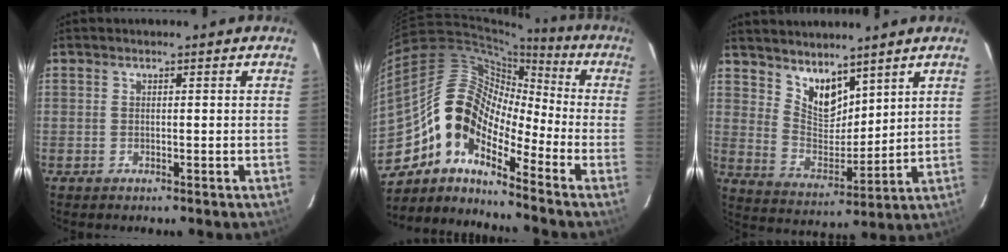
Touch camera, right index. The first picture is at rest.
{"total": 10.8, "force": [-7.0, 5.0, 6.5], "torque": [-0.104, 0.025, -0.155]}
{"total": 8.8, "force": [6.8, 4.3, 3.7], "torque": [-0.059, -0.002, 0.137]}